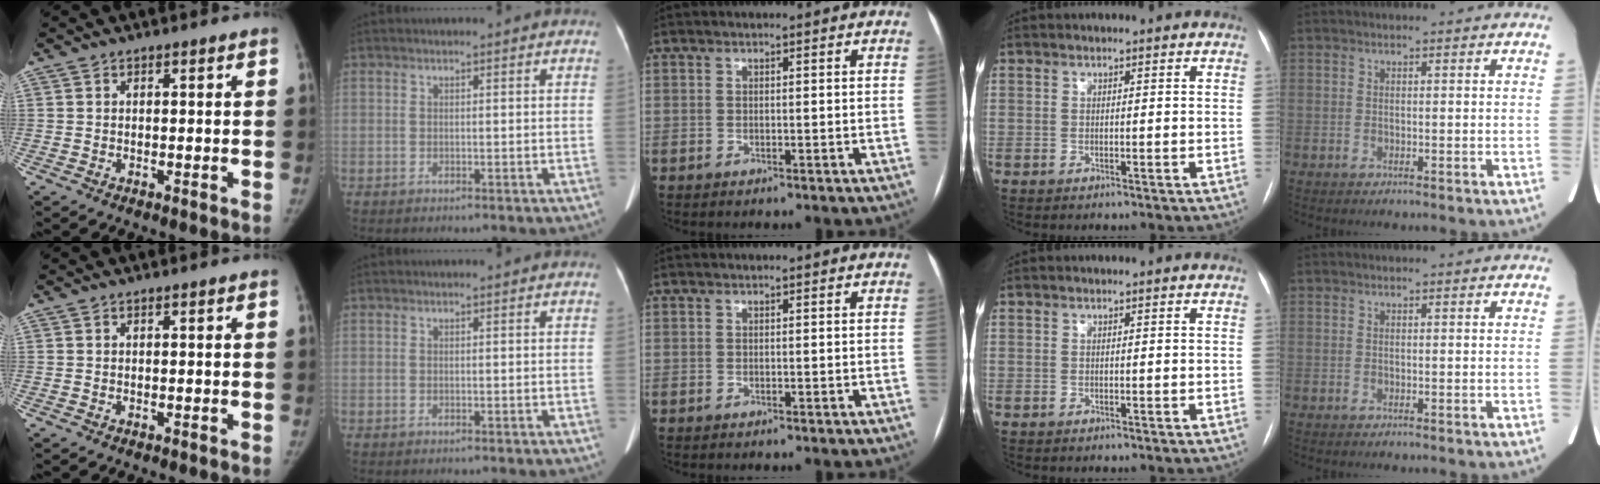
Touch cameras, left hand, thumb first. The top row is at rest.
{}